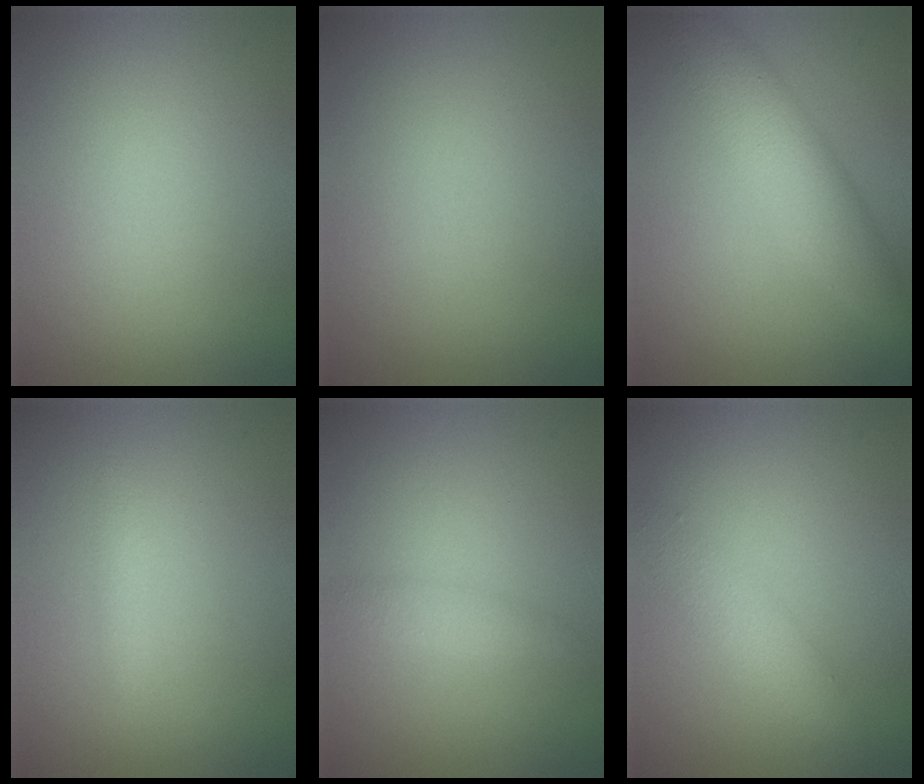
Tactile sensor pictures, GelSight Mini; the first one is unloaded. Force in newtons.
{"total": 0.0}
{"total": 4.5, "press": 4.5, "slide": 0.1}
{"total": 1.0, "press": 1.0, "slide": 0.0}
{"total": 1.2, "press": 1.2, "slide": 0.0}
{"total": 2.5, "press": 2.5, "slide": 0.1}